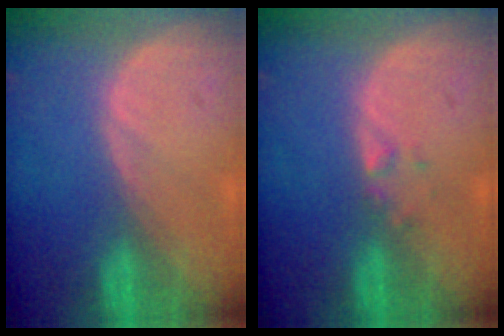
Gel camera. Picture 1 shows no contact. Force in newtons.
{"total": 1.2, "press": 1.2, "slide": 0.1}